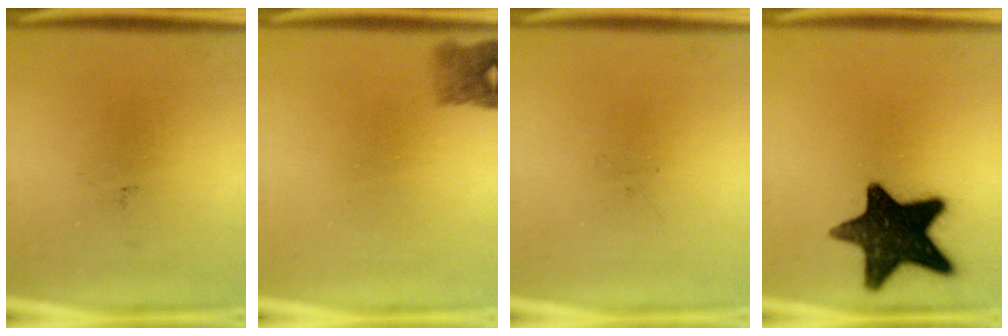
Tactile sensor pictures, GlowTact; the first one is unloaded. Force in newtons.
{"total": 2.7}
{"total": 0.0}
{"total": 17.9}